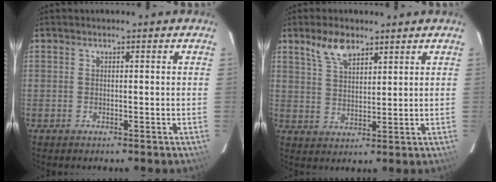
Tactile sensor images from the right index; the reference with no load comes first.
{"total": 6.3, "force": [4.4, 2.8, 3.6], "torque": [-0.065, 0.008, 0.086]}